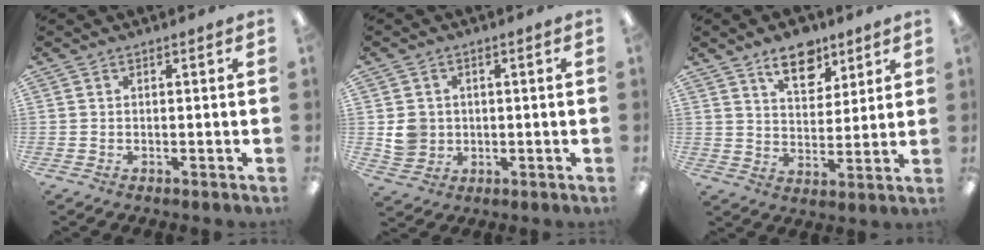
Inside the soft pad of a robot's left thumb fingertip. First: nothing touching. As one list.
[{"total": 5.5, "force": [0.4, 5.3, 1.6], "torque": [-0.021, 0.008, 0.010]}, {"total": 10.9, "force": [7.6, 5.8, 5.3], "torque": [-0.061, -0.040, 0.133]}]